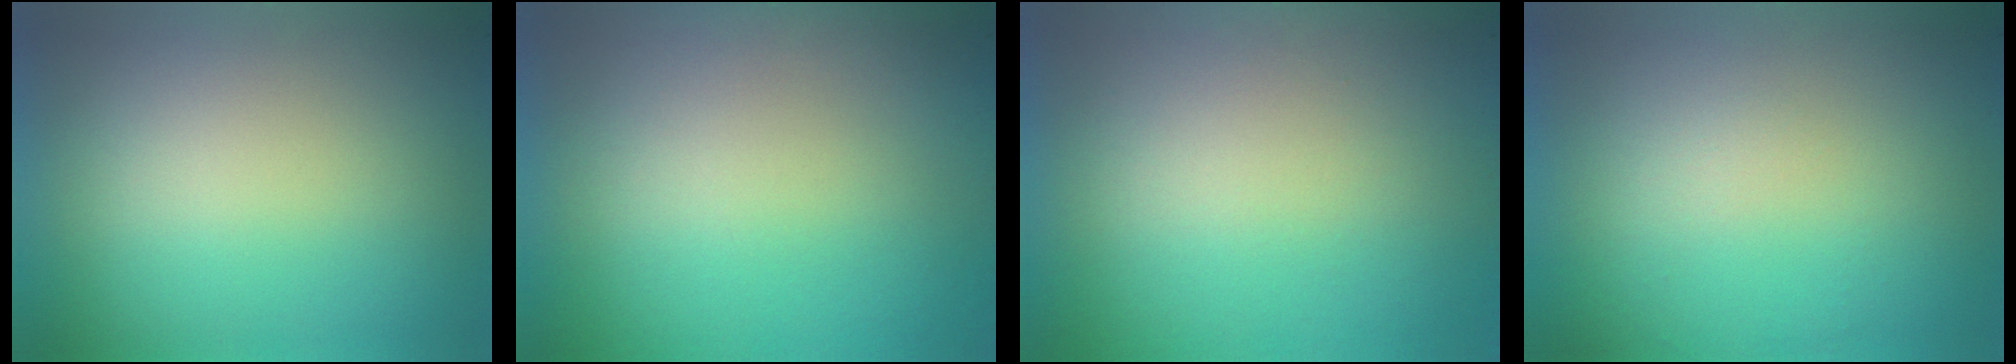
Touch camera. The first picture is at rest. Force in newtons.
{"total": 8.1}
{"total": 8.2}
{"total": 1.1}